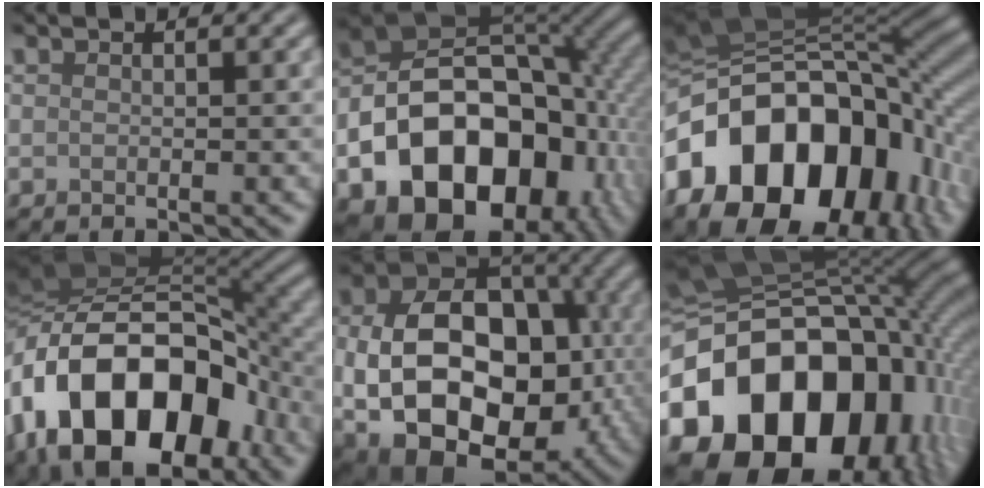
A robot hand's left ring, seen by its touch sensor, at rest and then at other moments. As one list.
[{"total": 19.7, "force": [-7.6, 13.8, 11.9], "torque": [-0.180, -0.005, -0.131]}, {"total": 17.9, "force": [-5.0, 12.6, 11.8], "torque": [-0.197, -0.002, -0.082]}, {"total": 17.6, "force": [-7.0, 11.1, 11.7], "torque": [-0.204, -0.002, -0.123]}, {"total": 17.3, "force": [-3.0, 11.8, 12.3], "torque": [-0.169, -0.015, -0.035]}, {"total": 21.0, "force": [-5.9, 15.4, 13.0], "torque": [-0.268, 0.004, -0.110]}]